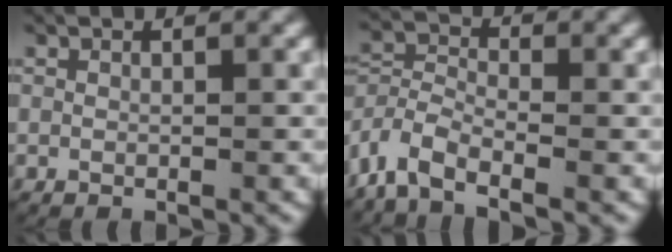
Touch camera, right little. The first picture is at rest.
{"total": 6.0, "force": [-3.1, 4.3, 2.7], "torque": [-0.086, -0.026, -0.053]}